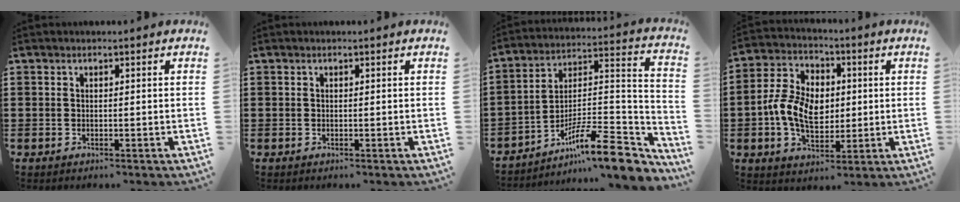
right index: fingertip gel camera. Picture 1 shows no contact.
{"total": 0.0}
{"total": 12.8, "force": [-8.7, 3.4, 8.8], "torque": [-0.127, 0.014, -0.158]}
{"total": 8.9, "force": [-0.7, 6.3, 6.3], "torque": [-0.150, 0.011, -0.016]}